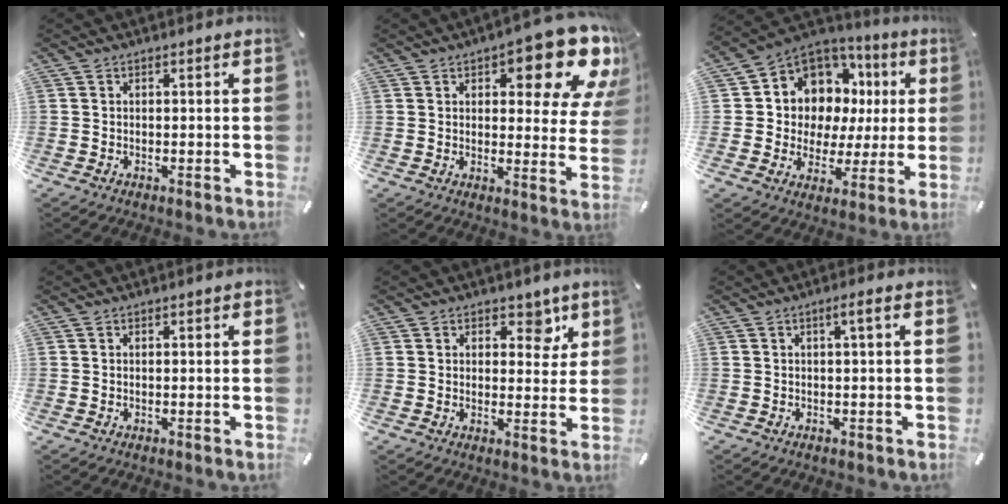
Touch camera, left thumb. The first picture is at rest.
{"total": 15.6, "force": [8.9, 6.2, 11.2], "torque": [-0.130, -0.063, 0.145]}
{"total": 10.0, "force": [4.2, 8.9, 2.2], "torque": [-0.048, -0.049, 0.083]}
{"total": 0.0}
{"total": 5.8, "force": [3.3, 3.9, 2.8], "torque": [-0.012, -0.016, 0.048]}
{"total": 2.8, "force": [0.4, 0.2, 2.8], "torque": [-0.052, 0.002, 0.004]}